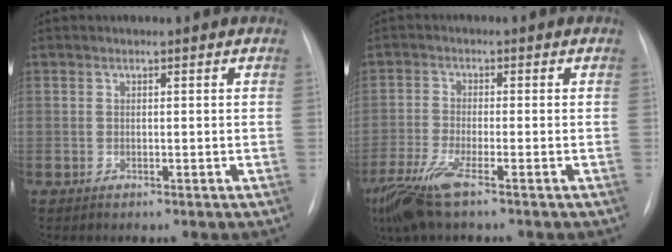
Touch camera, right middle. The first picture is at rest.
{"total": 7.4, "force": [-4.7, 1.1, 5.6], "torque": [-0.125, -0.018, -0.091]}